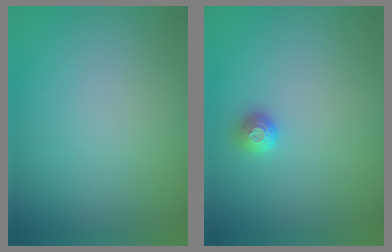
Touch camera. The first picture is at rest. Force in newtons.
{"total": 1.1, "press": 1.0, "slide": 0.4}